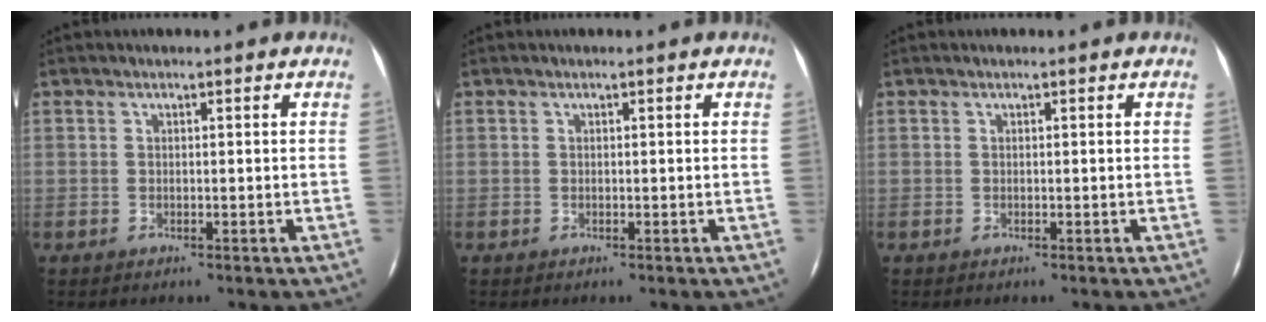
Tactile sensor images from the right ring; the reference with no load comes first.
{"total": 0.0}
{"total": 0.0}